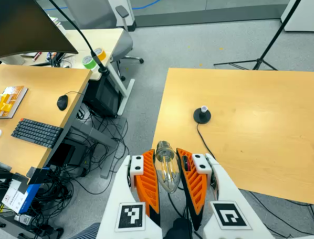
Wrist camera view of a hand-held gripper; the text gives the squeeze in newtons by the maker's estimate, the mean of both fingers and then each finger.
{"total": 20.5, "left": 21.8, "right": 19.1}